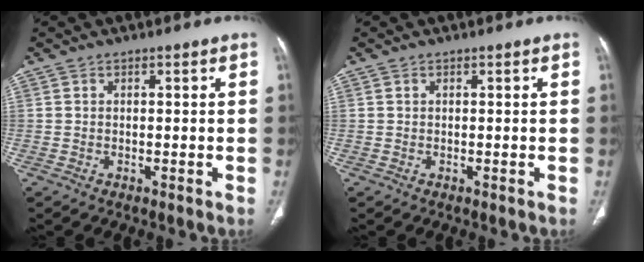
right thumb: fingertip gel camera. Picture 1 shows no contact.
{"total": 0.0}